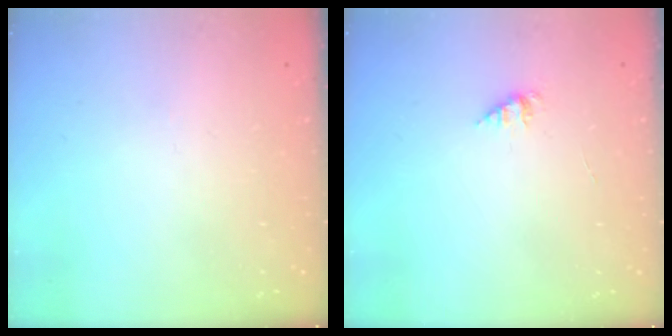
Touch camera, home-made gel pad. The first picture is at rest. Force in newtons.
{"total": 1.7, "press": 1.7, "slide": 0.2}